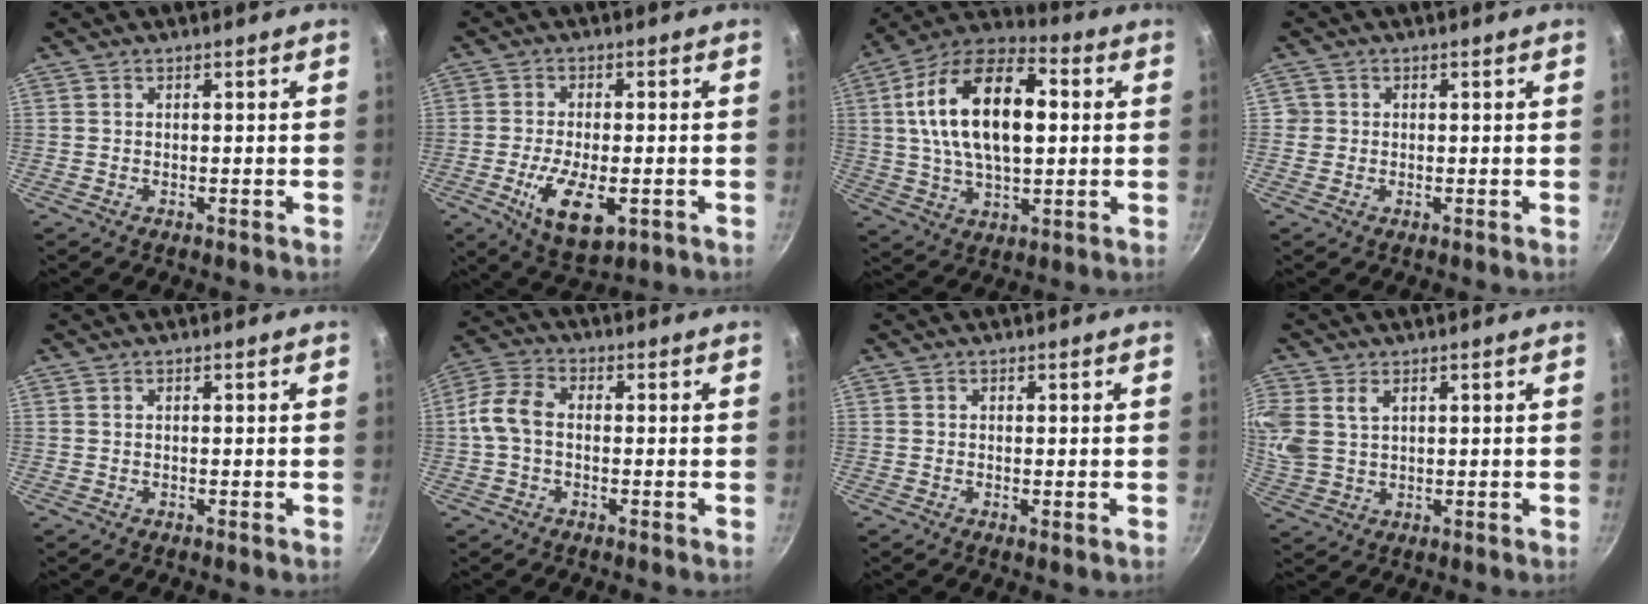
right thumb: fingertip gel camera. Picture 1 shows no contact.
{"total": 10.0, "force": [-3.3, 4.4, 8.3], "torque": [-0.147, -0.007, -0.049]}
{"total": 21.5, "force": [3.2, 11.4, 17.9], "torque": [-0.308, 0.017, 0.047]}
{"total": 1.8, "force": [0.1, 1.8, 0.0], "torque": [0.012, 0.006, -0.001]}
{"total": 0.0}
{"total": 6.7, "force": [-0.5, 4.4, 5.1], "torque": [-0.104, 0.021, -0.019]}
{"total": 0.9, "force": [-0.2, 0.1, 0.8], "torque": [-0.021, -0.005, -0.005]}
{"total": 10.7, "force": [3.3, 7.6, 6.8], "torque": [-0.185, 0.002, 0.076]}